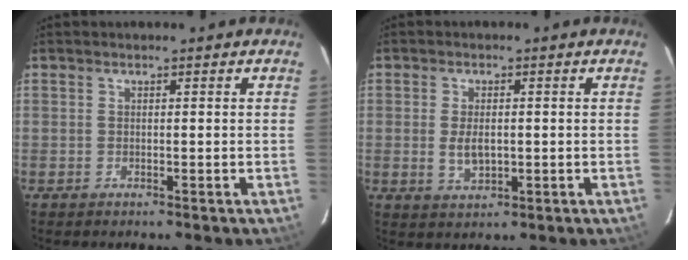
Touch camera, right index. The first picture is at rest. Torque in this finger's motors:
{"motor_torque": [0.14, -0.01, 0.13, 0.03]}